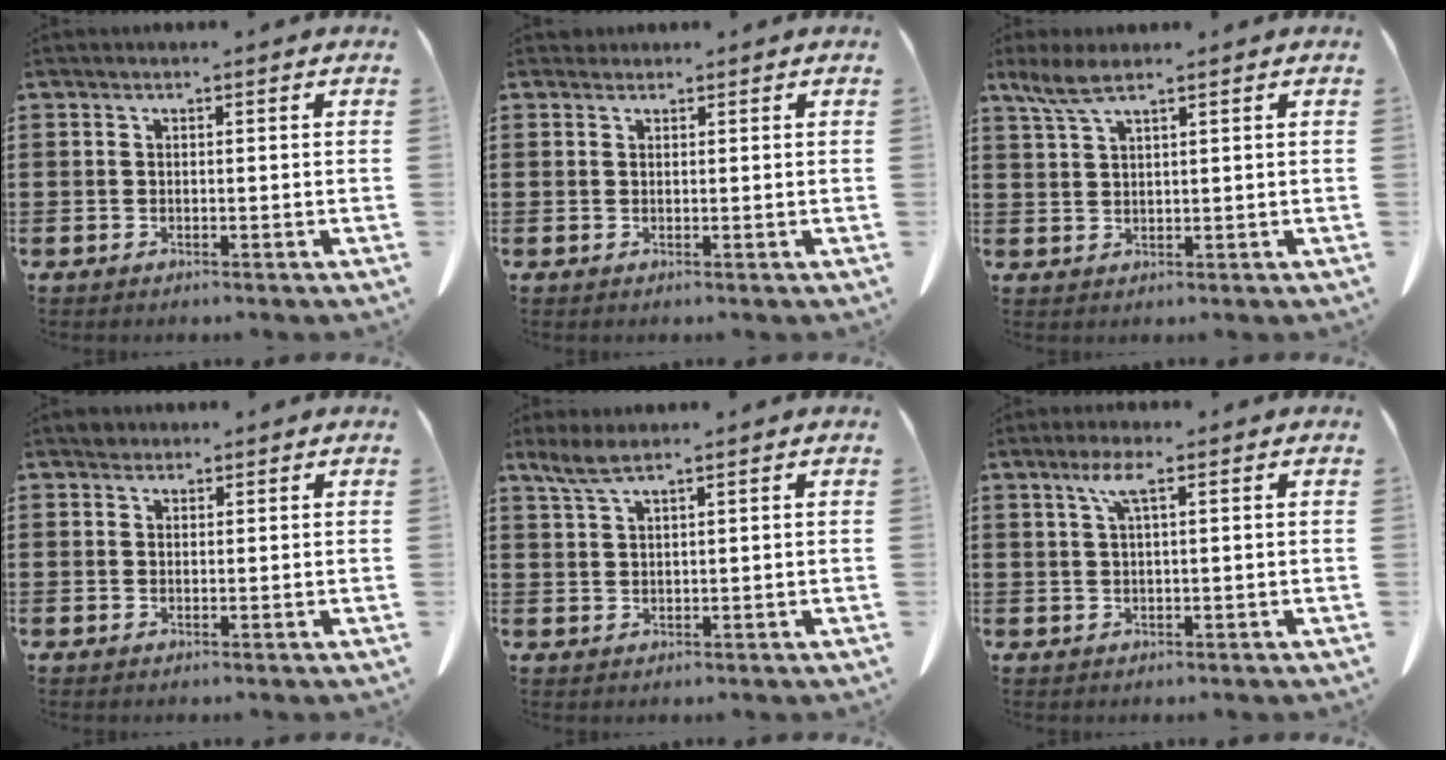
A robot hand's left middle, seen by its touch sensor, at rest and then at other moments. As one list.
[{"total": 0.9, "force": [0.8, 0.4, 0.0], "torque": [-0.003, 0.001, 0.016]}, {"total": 4.0, "force": [2.7, 0.8, 2.9], "torque": [-0.072, 0.000, 0.047]}, {"total": 1.6, "force": [1.3, 0.8, 0.2], "torque": [-0.001, -0.001, 0.026]}, {"total": 3.4, "force": [2.4, 0.7, 2.3], "torque": [-0.051, 0.001, 0.044]}, {"total": 3.5, "force": [1.6, 0.5, 3.1], "torque": [-0.065, 0.007, 0.025]}]